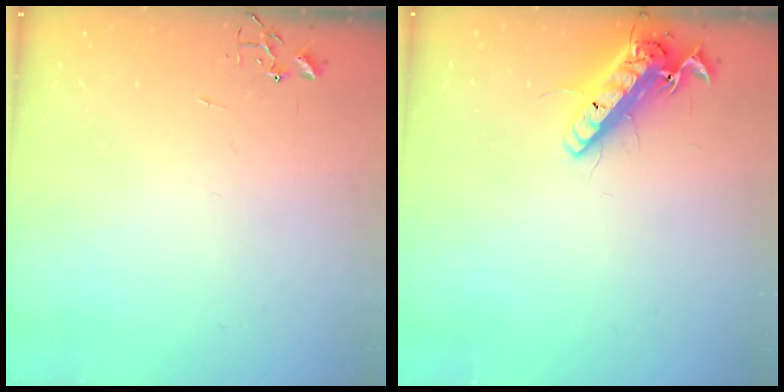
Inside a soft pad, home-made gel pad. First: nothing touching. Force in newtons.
{"total": 15.1, "press": 14.8, "slide": 3.3}